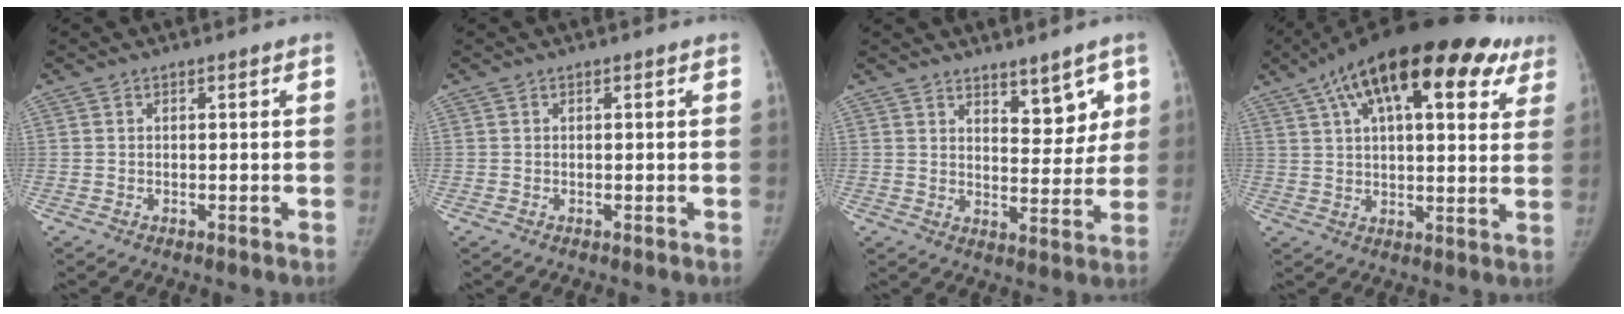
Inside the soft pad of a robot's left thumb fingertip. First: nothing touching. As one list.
[{"total": 0.0}, {"total": 7.8, "force": [4.7, 3.9, 4.9], "torque": [-0.026, -0.036, 0.071]}, {"total": 27.5, "force": [14.2, 11.9, 20.3], "torque": [-0.288, 0.023, 0.208]}]